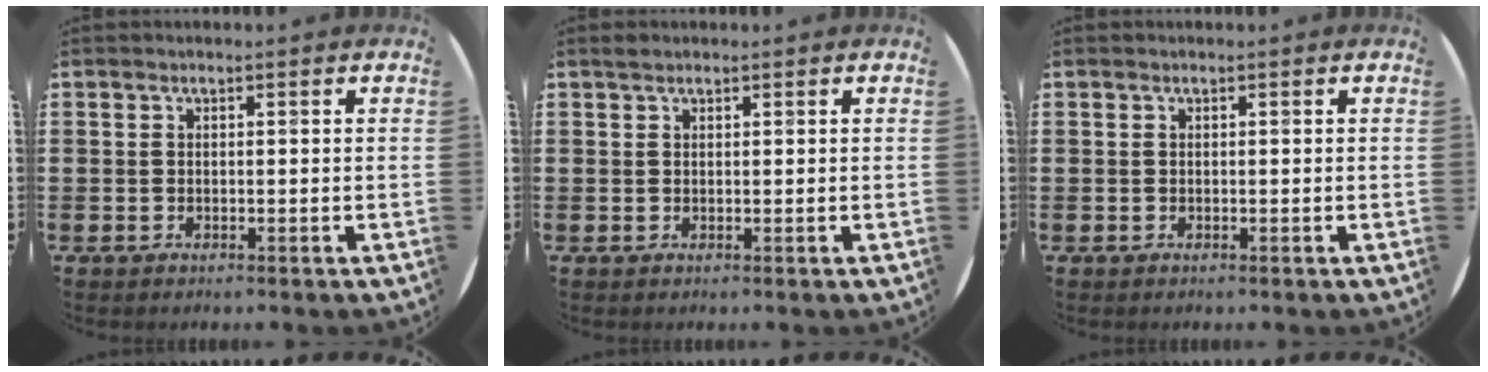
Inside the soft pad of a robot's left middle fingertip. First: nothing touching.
{"total": 0.7, "force": [0.6, 0.2, 0.0], "torque": [-0.001, 0.003, 0.012]}
{"total": 0.0}